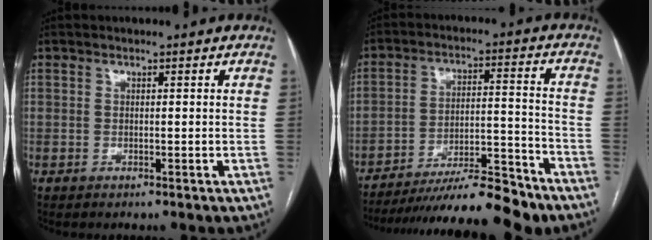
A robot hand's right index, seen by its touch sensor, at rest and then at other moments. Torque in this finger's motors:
{"motor_torque": [0.81, -0.84, 0.89, 0.18]}